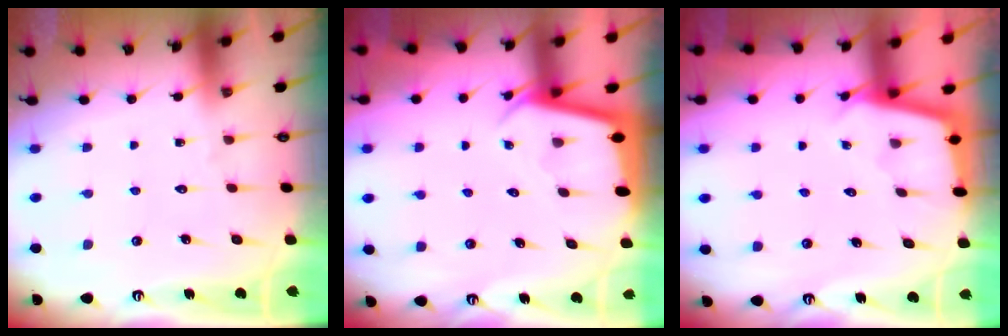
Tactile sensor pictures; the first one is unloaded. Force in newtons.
{"total": 2.3, "press": 2.3, "slide": 0.1}
{"total": 2.6, "press": 2.6, "slide": 0.2}